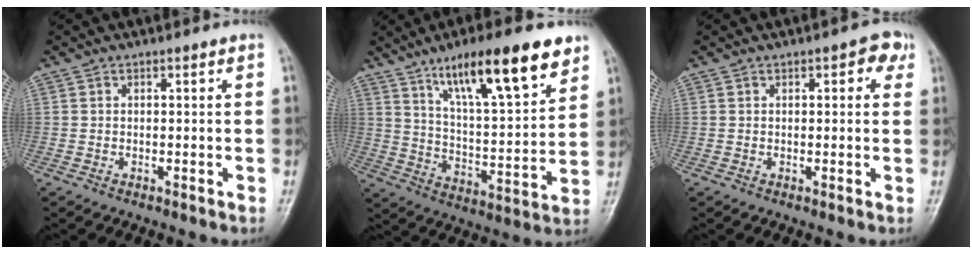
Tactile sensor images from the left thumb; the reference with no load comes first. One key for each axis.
{"total": 19.0, "fx": 11.9, "fy": 4.7, "fz": 14.0, "tx": -0.197, "ty": -0.049, "tz": 0.202}
{"total": 3.8, "fx": 1.6, "fy": 1.7, "fz": 3.0, "tx": -0.020, "ty": 0.001, "tz": 0.010}